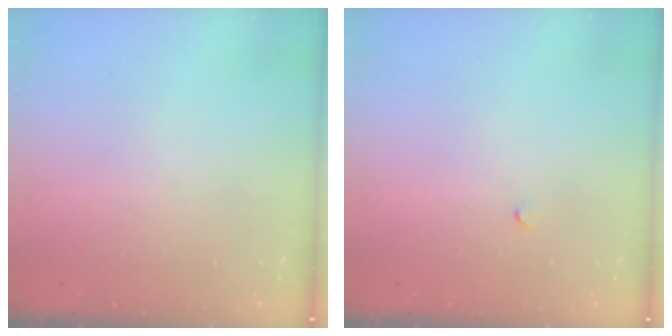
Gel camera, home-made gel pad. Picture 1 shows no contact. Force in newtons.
{"total": 2.0, "press": 2.0, "slide": 0.3}